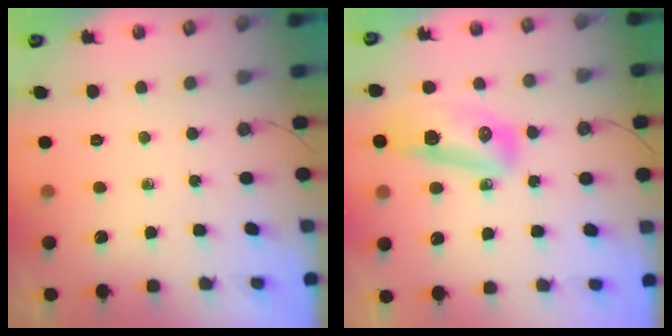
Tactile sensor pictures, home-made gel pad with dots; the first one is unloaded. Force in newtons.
{"total": 14.5, "press": 13.9, "slide": 4.0}